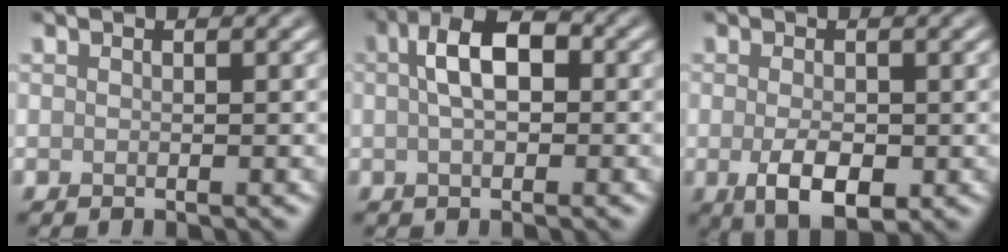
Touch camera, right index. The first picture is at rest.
{"total": 4.8, "force": [0.5, 2.6, 4.1], "torque": [-0.066, 0.013, 0.002]}
{"total": 4.1, "force": [-1.0, 2.1, 3.3], "torque": [-0.065, -0.008, -0.013]}